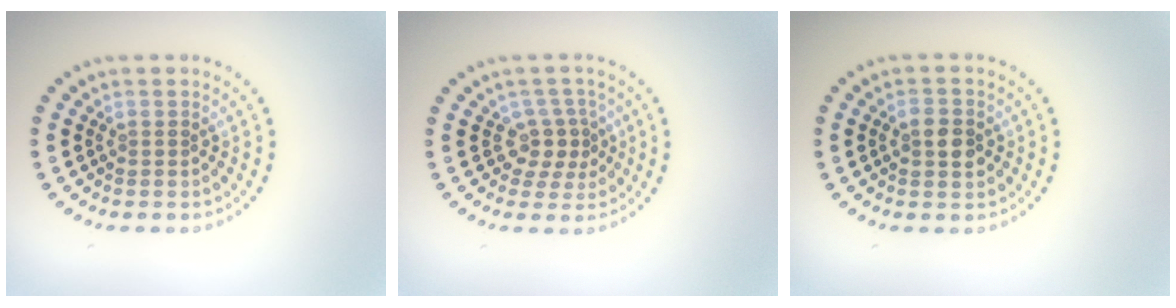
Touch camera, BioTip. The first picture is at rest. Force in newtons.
{"total": 2.5, "press": 1.9, "slide": 1.6}
{"total": 2.5, "press": 2.5, "slide": 0.1}